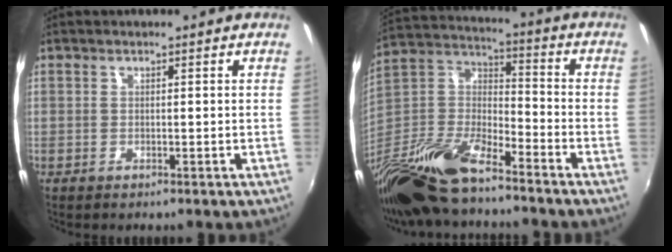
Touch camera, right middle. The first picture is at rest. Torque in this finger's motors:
{"motor_torque": [-0.06, -0.93, 0.28, 0.17]}